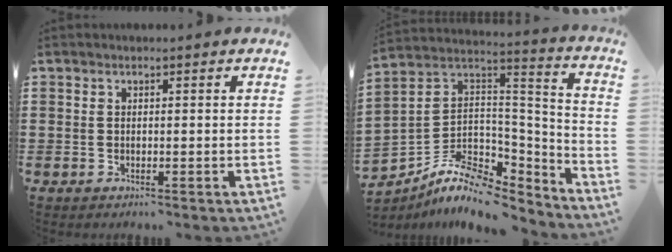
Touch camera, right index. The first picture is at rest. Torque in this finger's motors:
{"motor_torque": [-0.20, -0.05, 0.18, 0.02]}